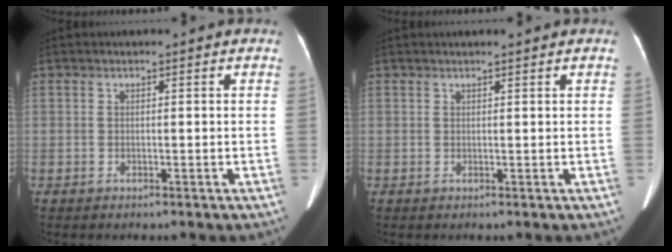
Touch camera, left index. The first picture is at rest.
{"total": 2.0, "force": [1.7, 0.1, 0.9], "torque": [-0.010, 0.014, 0.021]}